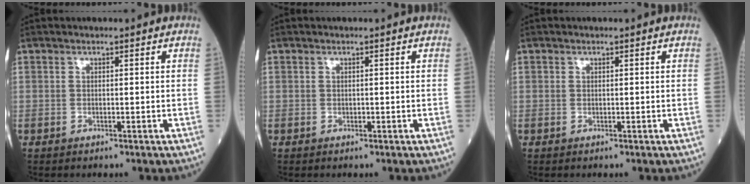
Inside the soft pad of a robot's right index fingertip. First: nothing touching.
{"total": 0.0}
{"total": 0.0}